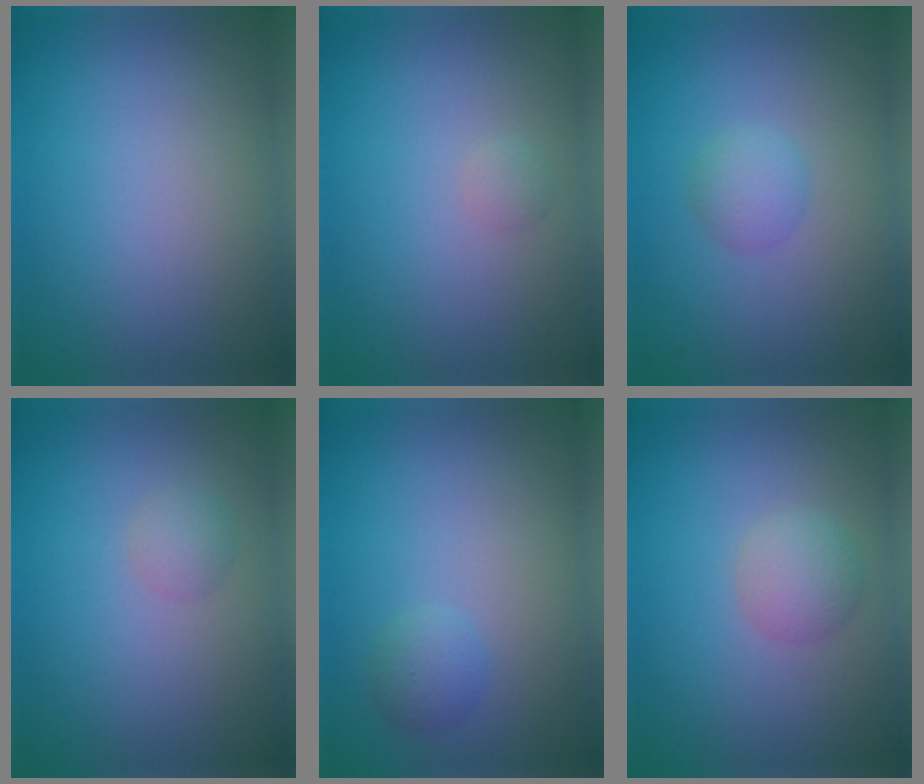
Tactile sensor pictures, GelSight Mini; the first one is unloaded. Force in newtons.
{"total": 0.7, "press": 0.7, "slide": 0.0}
{"total": 1.7, "press": 1.7, "slide": 0.0}
{"total": 1.3, "press": 1.3, "slide": 0.0}
{"total": 1.4, "press": 1.4, "slide": 0.1}
{"total": 2.3, "press": 2.3, "slide": 0.0}